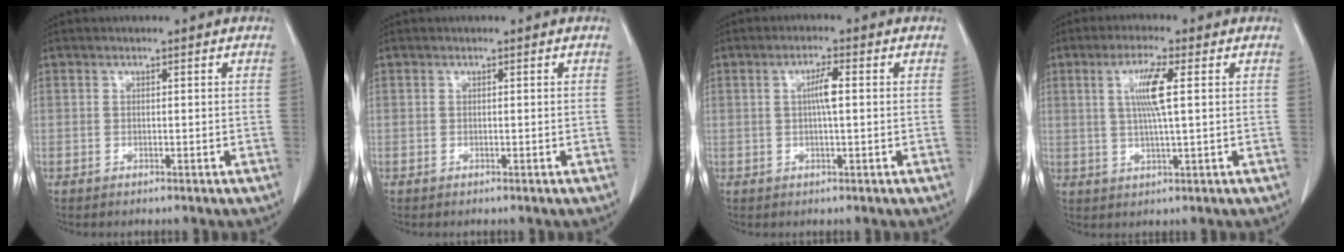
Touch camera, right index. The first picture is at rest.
{"total": 0.0}
{"total": 2.4, "force": [0.3, 0.2, 2.4], "torque": [-0.044, 0.002, 0.004]}
{"total": 6.2, "force": [1.4, 0.1, 6.0], "torque": [-0.116, 0.001, 0.028]}